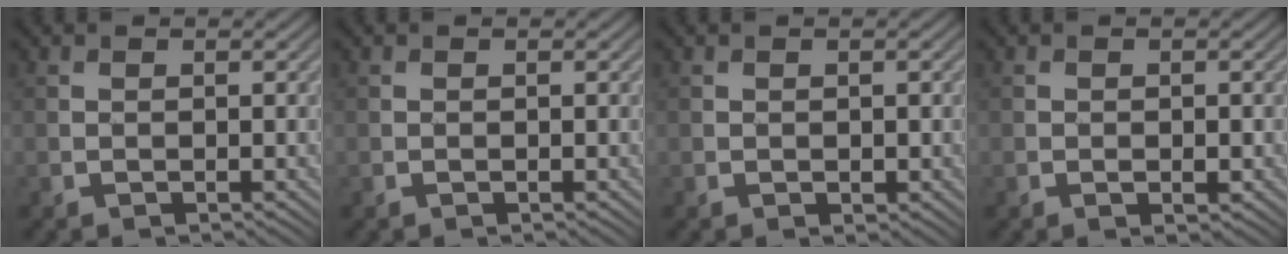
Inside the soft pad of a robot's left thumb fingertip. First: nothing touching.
{"total": 0.0}
{"total": 0.7, "force": [-0.1, 0.5, 0.4], "torque": [-0.006, -0.001, -0.001]}
{"total": 1.5, "force": [-0.4, 0.9, 1.2], "torque": [-0.017, -0.001, -0.008]}